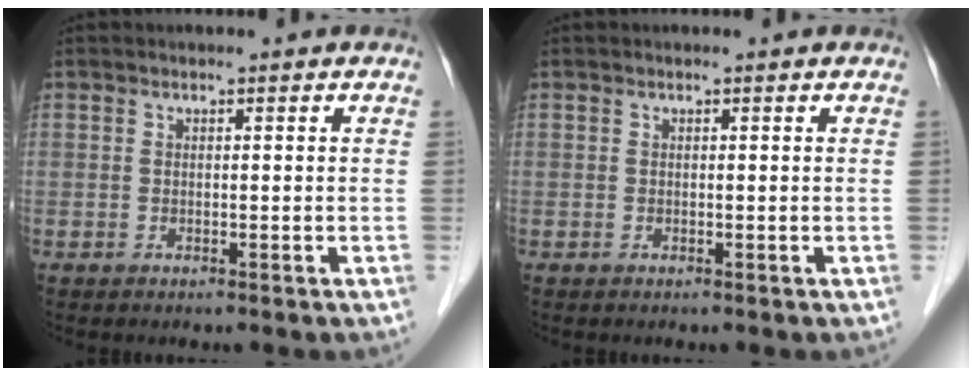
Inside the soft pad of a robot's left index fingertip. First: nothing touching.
{"total": 0.0}